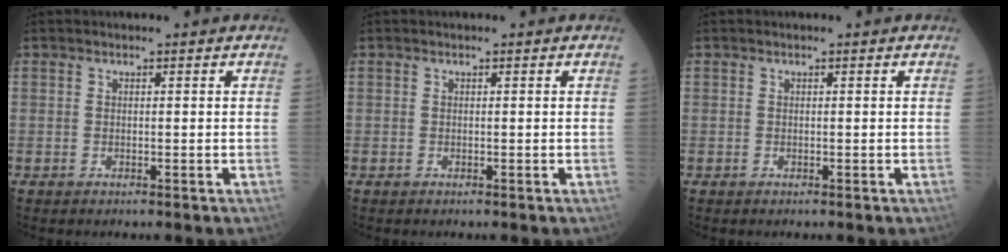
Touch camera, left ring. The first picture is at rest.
{"total": 0.0}
{"total": 0.0}